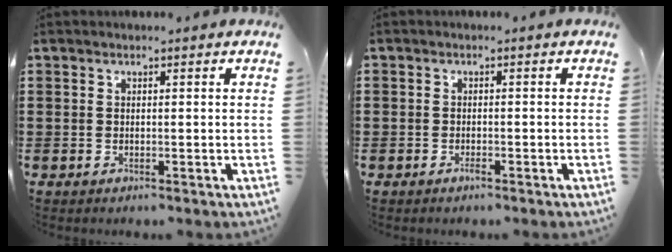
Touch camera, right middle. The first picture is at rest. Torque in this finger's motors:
{"motor_torque": [0.12, 0.01, -0.39, -0.14]}